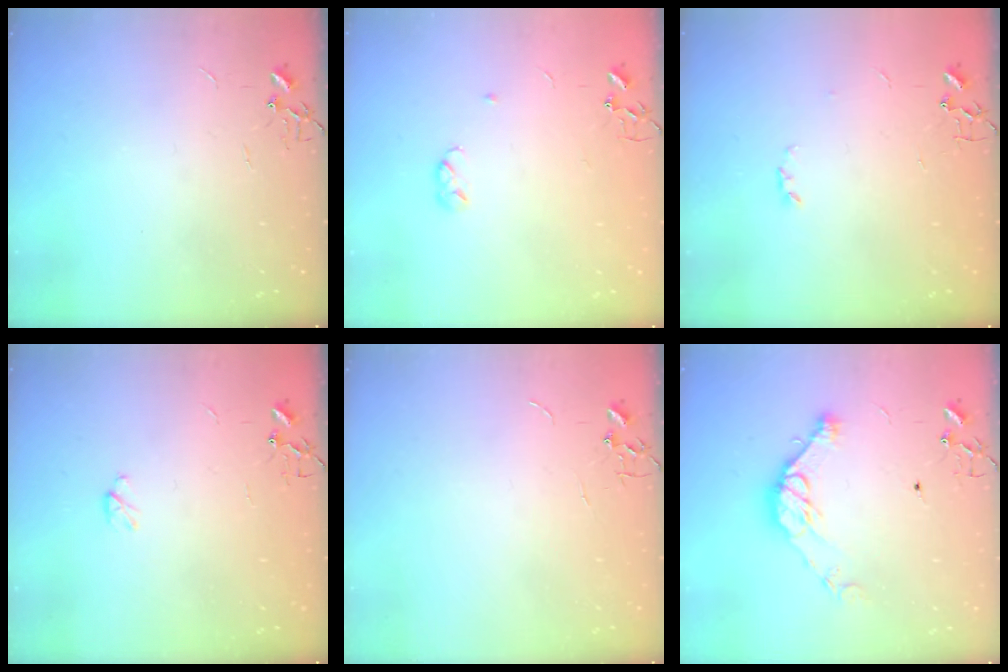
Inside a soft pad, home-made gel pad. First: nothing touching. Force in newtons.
{"total": 3.9, "press": 3.8, "slide": 0.7}
{"total": 2.8, "press": 2.7, "slide": 0.5}
{"total": 3.4, "press": 3.3, "slide": 0.4}
{"total": 0.0}
{"total": 11.8, "press": 11.8, "slide": 0.7}